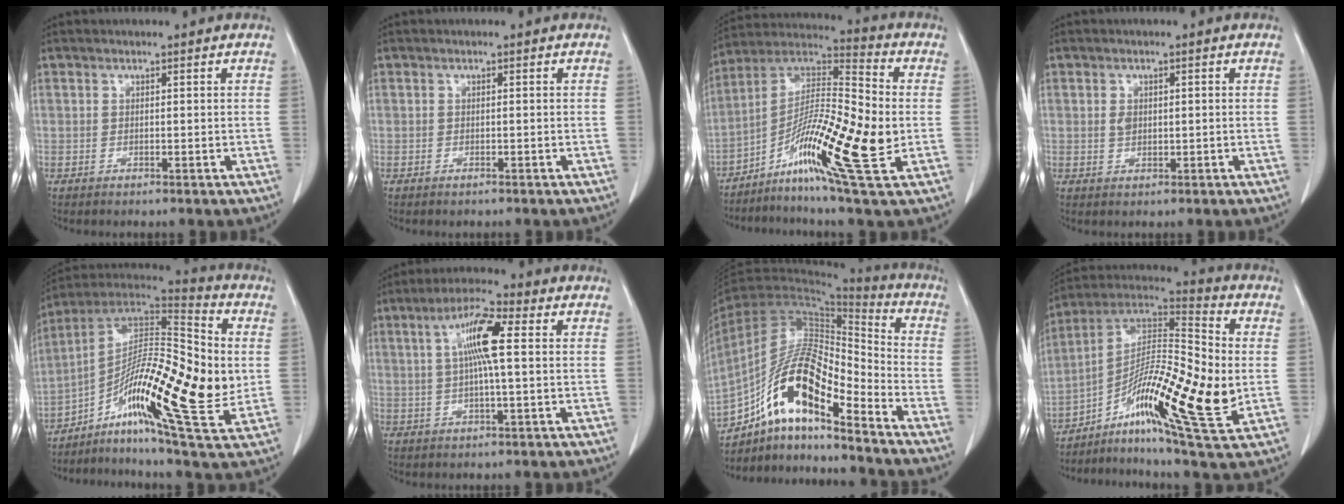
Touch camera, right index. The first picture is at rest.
{"total": 0.6, "force": [-0.5, 0.2, 0.3], "torque": [-0.009, -0.001, -0.006]}
{"total": 18.2, "force": [-4.7, 1.4, 17.6], "torque": [-0.326, -0.004, -0.089]}
{"total": 1.7, "force": [0.1, 1.2, 1.2], "torque": [-0.023, 0.003, 0.004]}
{"total": 21.9, "force": [-2.6, 4.3, 21.3], "torque": [-0.365, 0.014, -0.051]}
{"total": 8.1, "force": [1.5, 0.8, 7.9], "torque": [-0.151, 0.013, 0.023]}
{"total": 16.1, "force": [-10.1, 3.6, 12.0], "torque": [-0.229, 0.026, -0.178]}
{"total": 19.9, "force": [-4.0, 2.8, 19.3], "torque": [-0.348, 0.004, -0.075]}